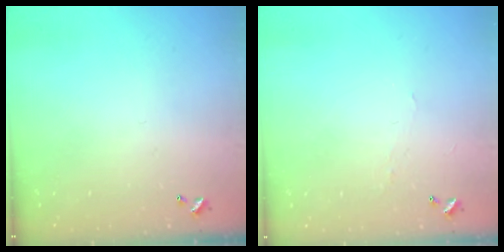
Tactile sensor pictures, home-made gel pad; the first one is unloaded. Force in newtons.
{"total": 1.2, "press": 1.1, "slide": 0.3}